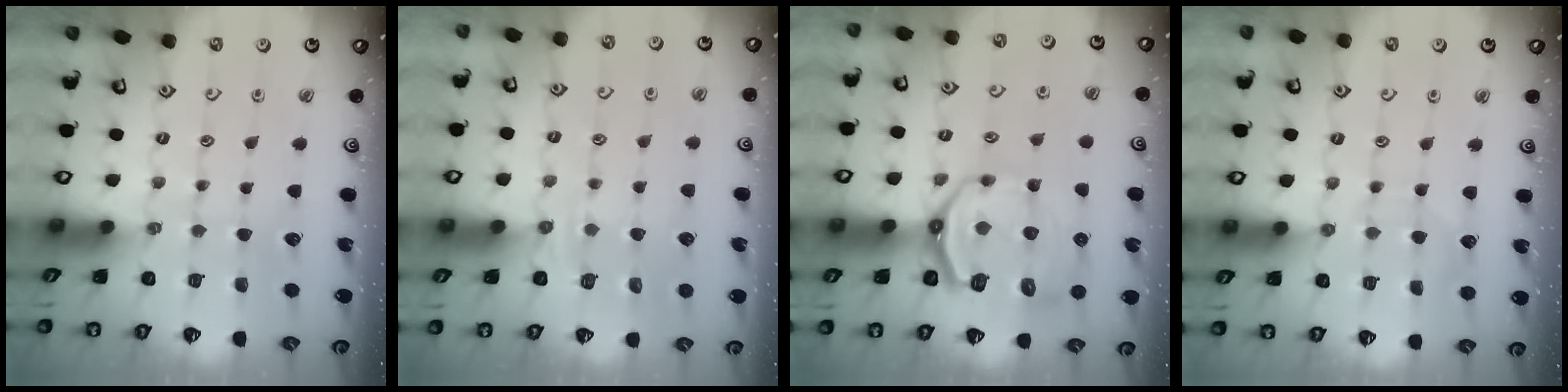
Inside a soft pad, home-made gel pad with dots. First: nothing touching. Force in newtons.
{"total": 4.3, "press": 3.9, "slide": 1.8}
{"total": 13.3, "press": 12.7, "slide": 3.9}
{"total": 3.8, "press": 3.8, "slide": 0.4}